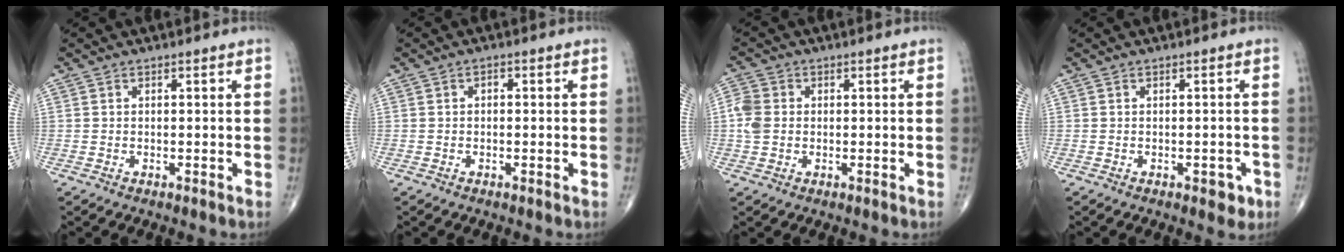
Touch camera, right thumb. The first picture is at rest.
{"total": 0.9, "force": [0.0, 0.6, 0.7], "torque": [-0.003, 0.004, -0.004]}
{"total": 4.5, "force": [0.0, 3.7, 2.7], "torque": [-0.063, 0.006, -0.006]}
{"total": 2.6, "force": [-1.2, 1.4, 1.9], "torque": [-0.008, 0.004, -0.012]}